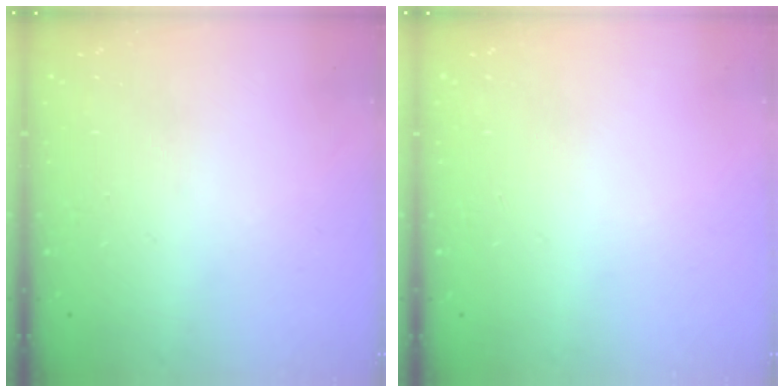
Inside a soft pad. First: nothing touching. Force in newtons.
{"total": 0.0}